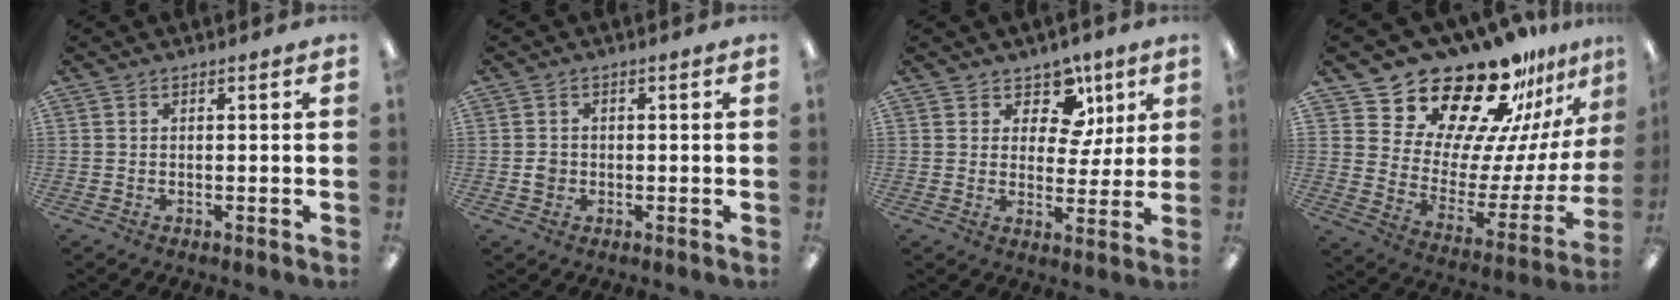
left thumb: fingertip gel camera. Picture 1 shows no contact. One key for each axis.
{"total": 2.4, "fx": -0.3, "fy": 2.2, "fz": 0.9, "tx": -0.008, "ty": 0.000, "tz": -0.010}
{"total": 10.4, "fx": 5.6, "fy": 7.2, "fz": 4.9, "tx": -0.075, "ty": -0.024, "tz": 0.104}
{"total": 25.4, "fx": 20.5, "fy": 10.9, "fz": 10.2, "tx": -0.151, "ty": -0.159, "tz": 0.365}